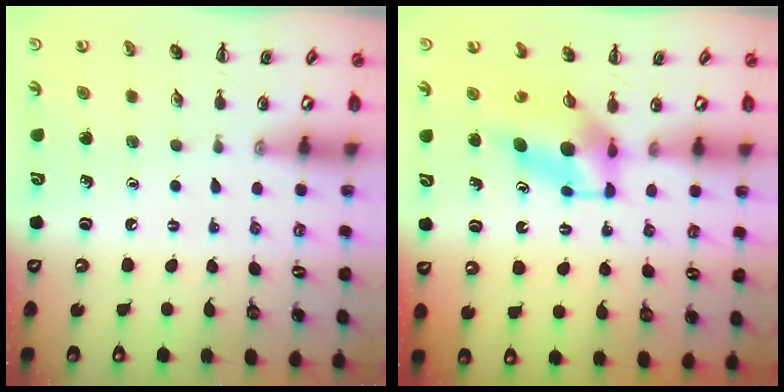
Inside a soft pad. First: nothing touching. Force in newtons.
{"total": 5.4, "press": 5.3, "slide": 0.9}